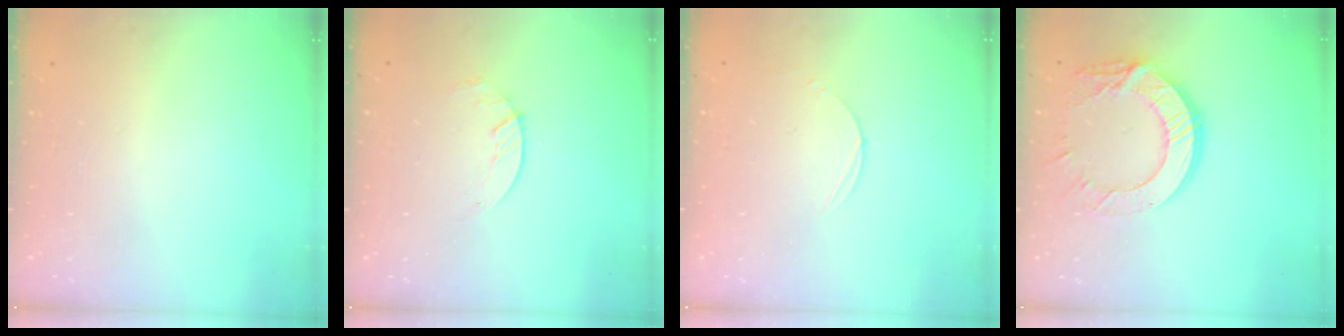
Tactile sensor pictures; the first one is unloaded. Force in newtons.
{"total": 1.7, "press": 1.6, "slide": 0.2}
{"total": 3.0, "press": 3.0, "slide": 0.3}
{"total": 15.0, "press": 14.9, "slide": 1.5}